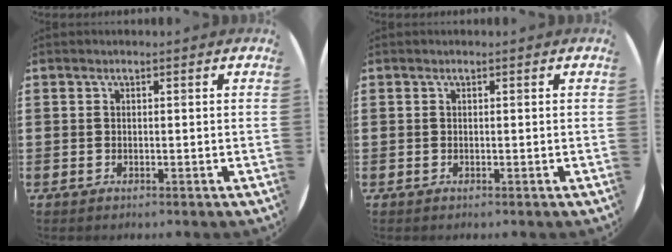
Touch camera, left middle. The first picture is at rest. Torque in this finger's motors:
{"motor_torque": [0.89, -0.97, 0.04, 0.02]}